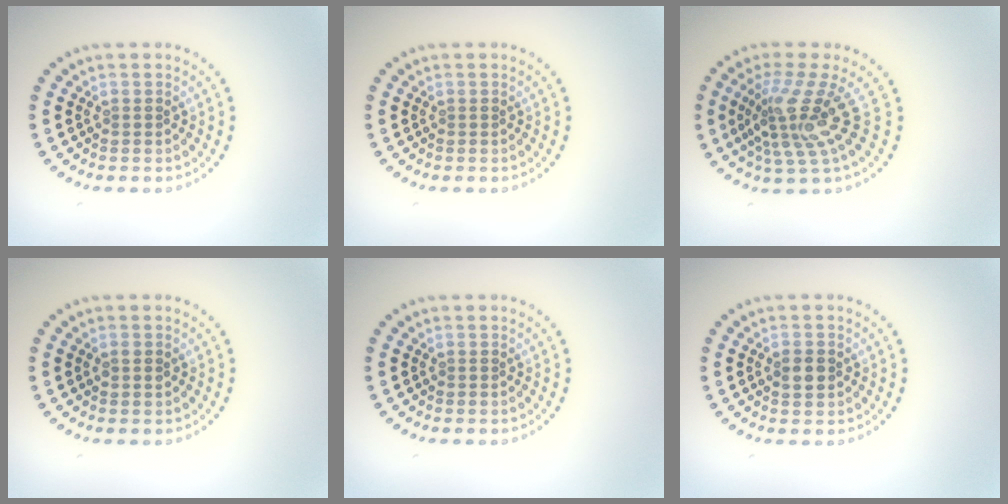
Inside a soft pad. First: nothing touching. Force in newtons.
{"total": 0.0}
{"total": 4.6, "press": 3.0, "slide": 3.5}
{"total": 1.0, "press": 1.0, "slide": 0.1}
{"total": 0.0}
{"total": 1.7, "press": 1.7, "slide": 0.1}